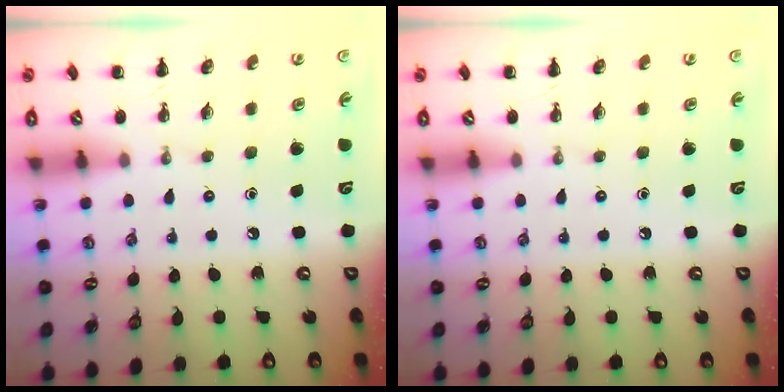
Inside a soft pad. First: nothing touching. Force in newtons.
{"total": 0.0}